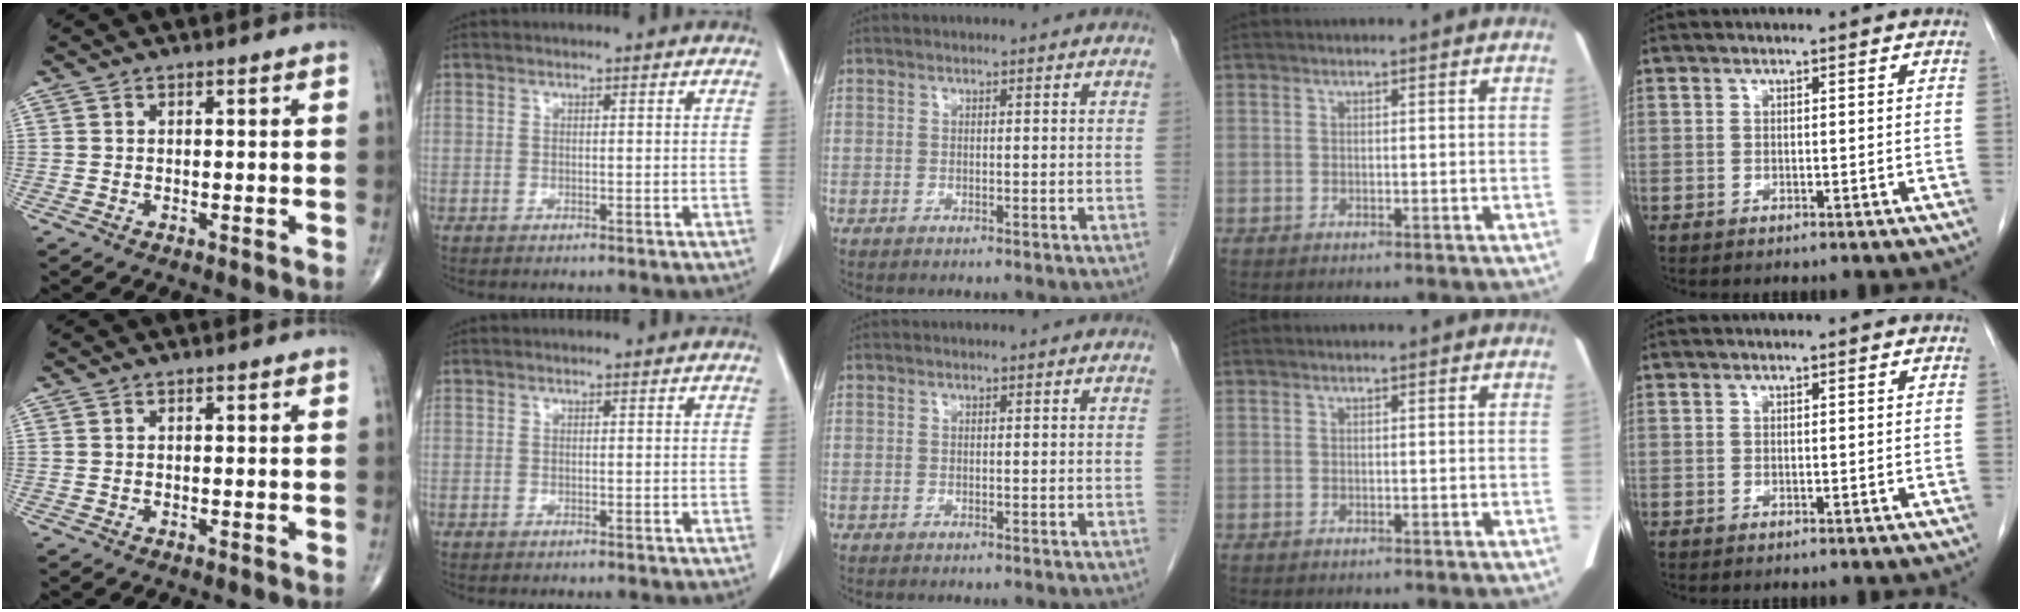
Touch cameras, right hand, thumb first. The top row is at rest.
{}